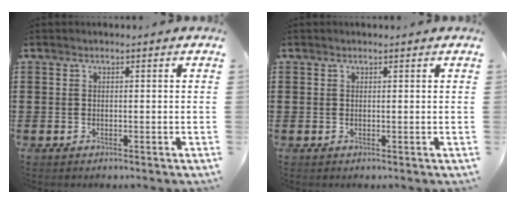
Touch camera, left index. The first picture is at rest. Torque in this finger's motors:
{"motor_torque": [2.14, 0.00, -0.27, -0.03]}